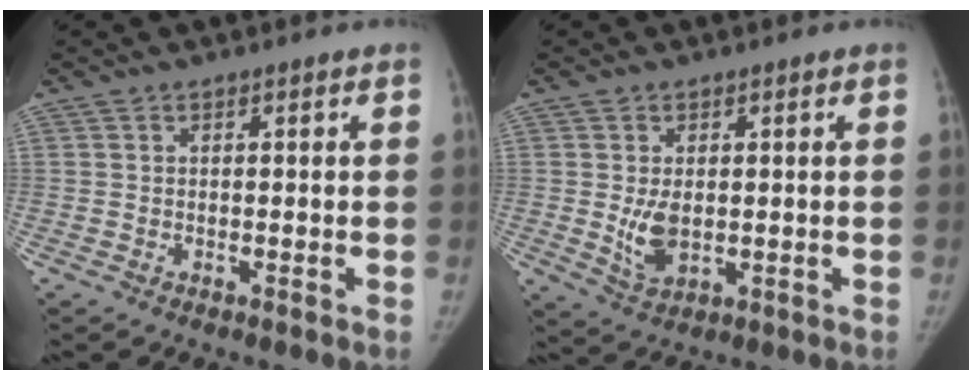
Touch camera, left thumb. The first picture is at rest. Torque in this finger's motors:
{"motor_torque": [0.23, 1.04, 0.39, 0.51, 0.04]}